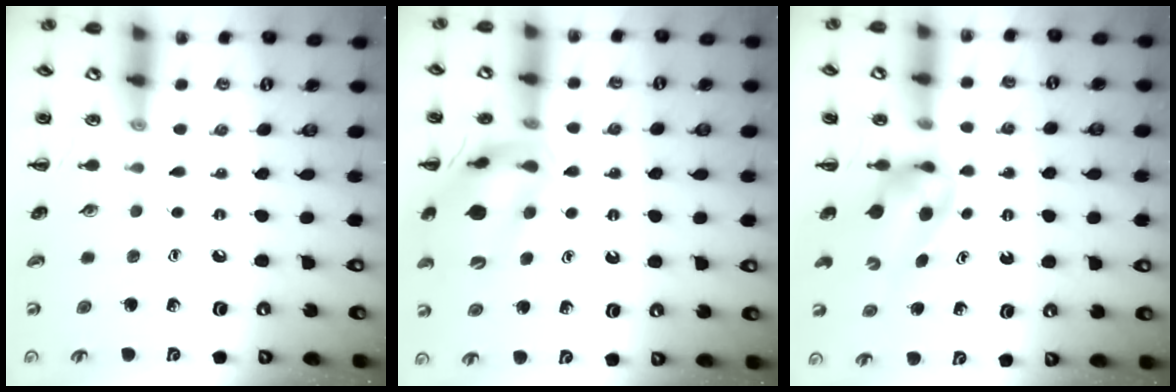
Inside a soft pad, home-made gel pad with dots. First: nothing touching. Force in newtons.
{"total": 15.0, "press": 14.8, "slide": 2.4}
{"total": 4.7, "press": 4.6, "slide": 0.8}